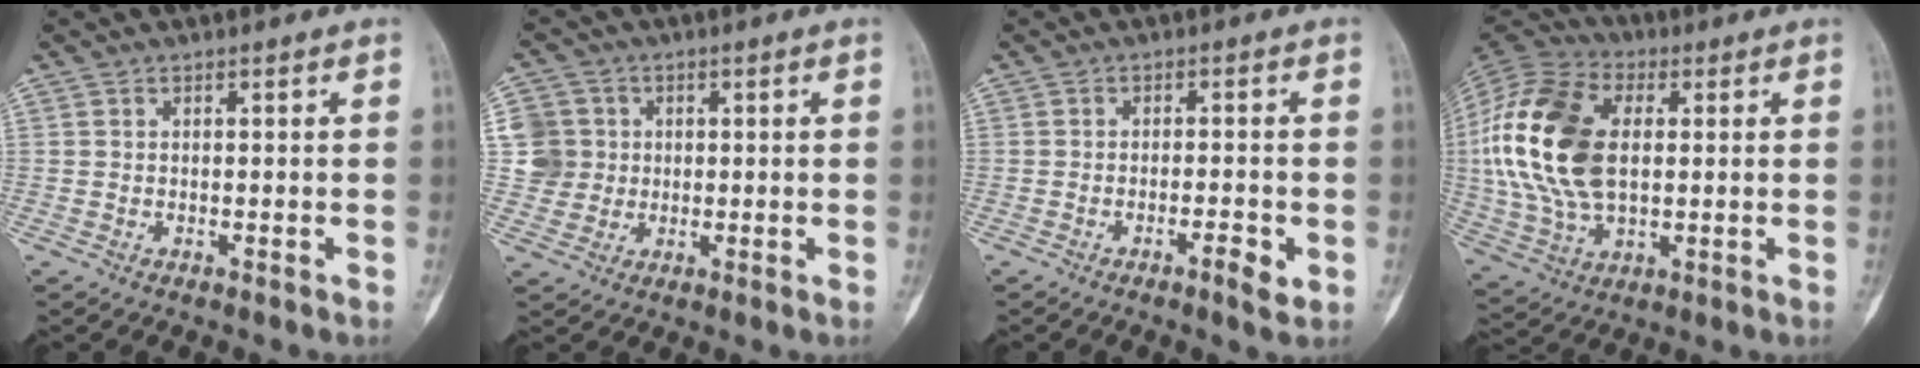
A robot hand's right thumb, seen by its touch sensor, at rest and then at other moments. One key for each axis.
{"total": 6.6, "fx": 0.9, "fy": 6.5, "fz": 0.8, "tx": 0.013, "ty": 0.005, "tz": 0.013}
{"total": 3.6, "fx": -1.5, "fy": 0.9, "fz": 3.2, "tx": -0.052, "ty": 0.005, "tz": -0.026}
{"total": 21.9, "fx": 2.3, "fy": 13.4, "fz": 17.2, "tx": -0.358, "ty": 0.000, "tz": 0.040}